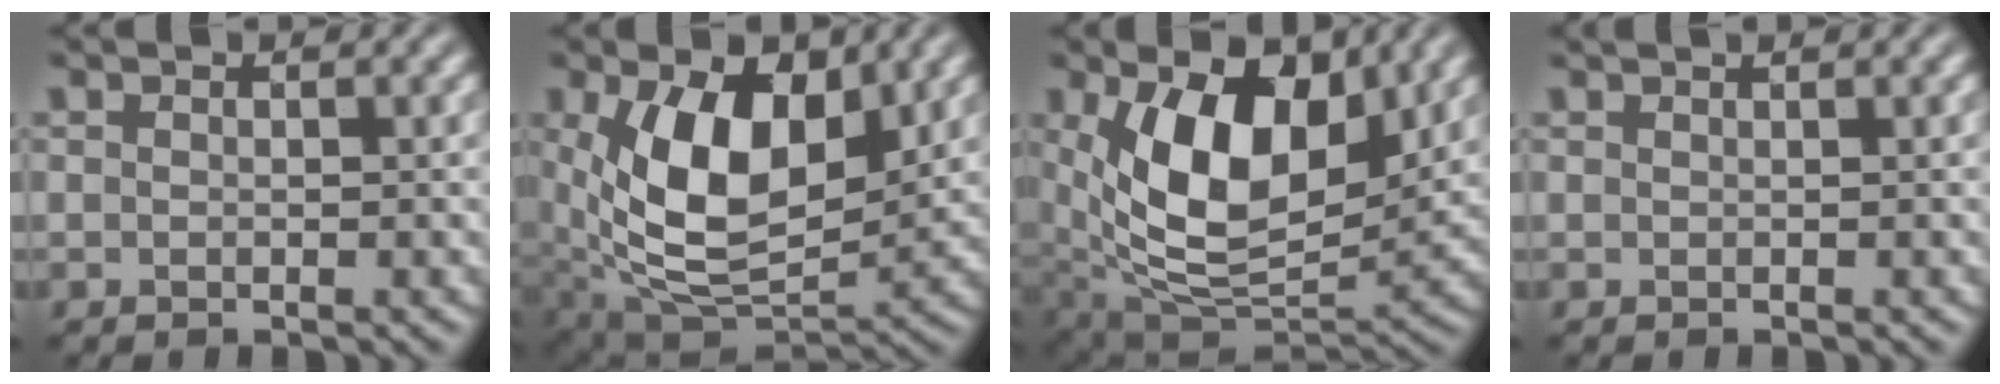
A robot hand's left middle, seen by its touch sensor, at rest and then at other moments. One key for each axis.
{"total": 11.4, "fx": 2.4, "fy": 6.5, "fz": 9.1, "tx": -0.160, "ty": -0.013, "tz": 0.041}
{"total": 12.8, "fx": 3.2, "fy": 7.1, "fz": 10.1, "tx": -0.169, "ty": -0.011, "tz": 0.052}
{"total": 0.6, "fx": 0.6, "fy": -0.1, "fz": 0.1, "tx": 0.003, "ty": 0.002, "tz": 0.008}